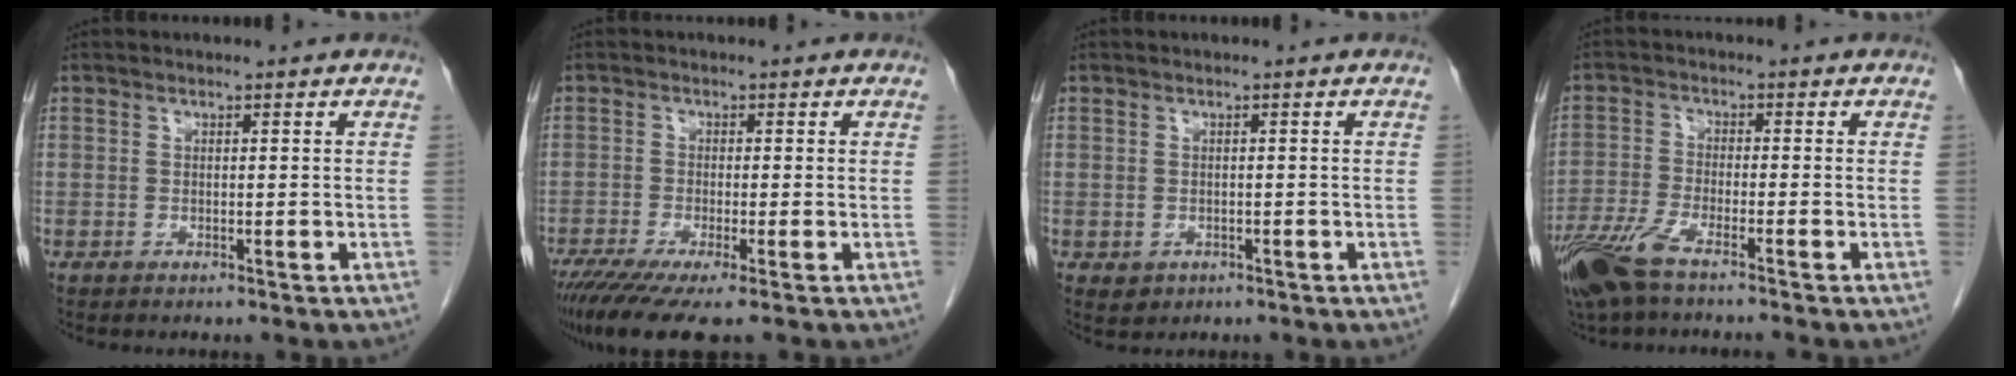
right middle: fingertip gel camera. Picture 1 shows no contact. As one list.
[{"total": 8.2, "force": [-5.5, 0.9, 6.0], "torque": [-0.095, -0.019, -0.096]}, {"total": 1.6, "force": [-0.6, 1.4, 0.5], "torque": [-0.009, 0.002, 0.002]}, {"total": 8.0, "force": [-5.9, 1.1, 5.3], "torque": [-0.110, -0.018, -0.116]}]